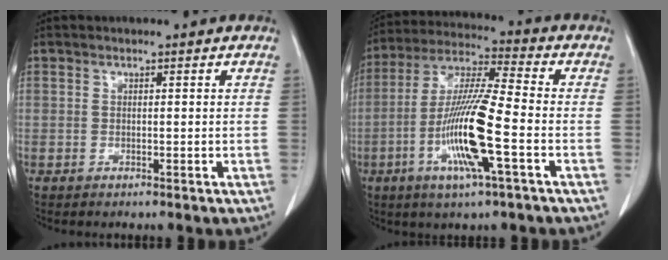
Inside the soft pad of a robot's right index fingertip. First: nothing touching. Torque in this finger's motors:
{"motor_torque": [2.14, 0.00, 0.52, 0.21]}